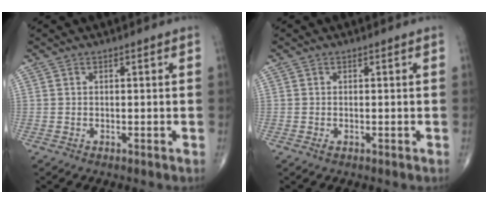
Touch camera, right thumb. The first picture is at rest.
{"total": 0.5, "force": [-0.2, 0.2, 0.4], "torque": [-0.008, -0.001, -0.004]}